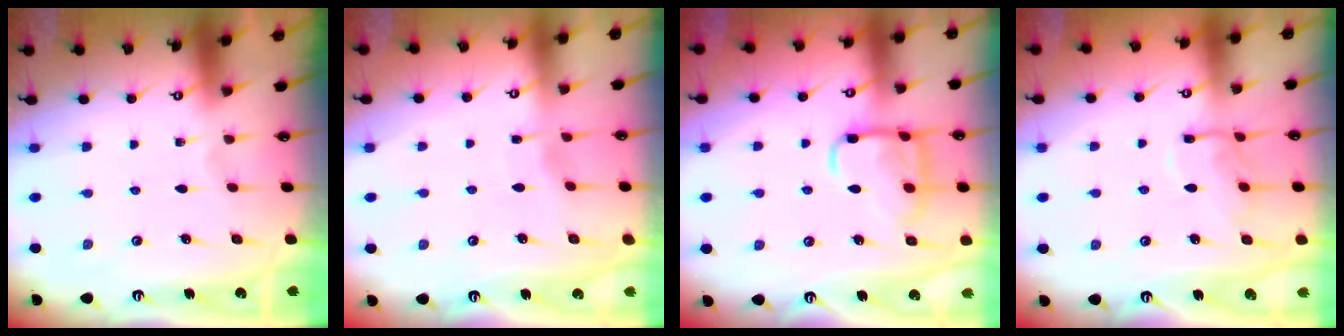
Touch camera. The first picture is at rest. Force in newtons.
{"total": 2.0, "press": 2.0, "slide": 0.3}
{"total": 12.0, "press": 12.0, "slide": 1.0}
{"total": 9.0, "press": 9.0, "slide": 0.6}